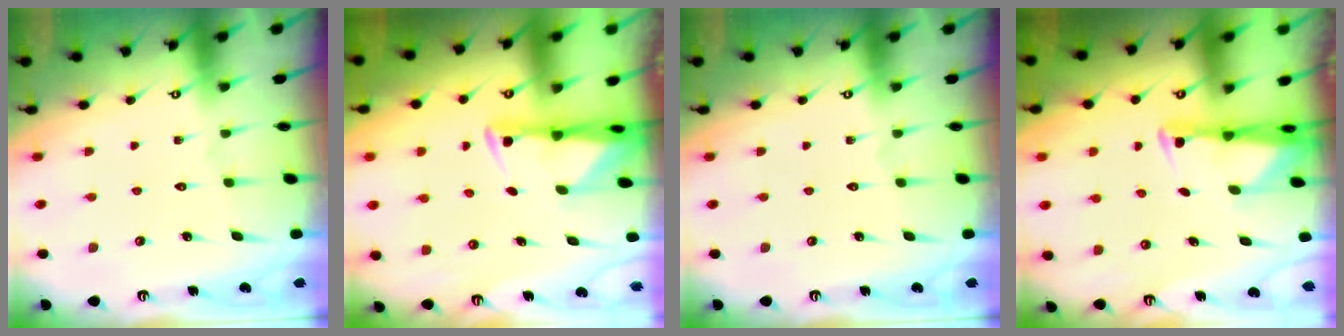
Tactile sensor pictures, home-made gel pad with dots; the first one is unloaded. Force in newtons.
{"total": 3.2, "press": 3.1, "slide": 0.5}
{"total": 0.0}
{"total": 2.7, "press": 2.7, "slide": 0.5}